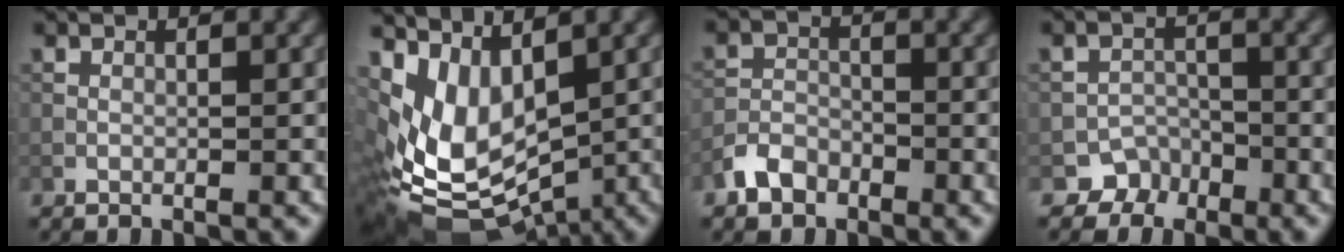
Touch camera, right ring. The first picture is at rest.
{"total": 10.1, "force": [0.8, 5.8, 8.2], "torque": [-0.167, -0.034, 0.037]}
{"total": 2.8, "force": [-1.9, 1.8, 0.9], "torque": [-0.017, 0.006, -0.043]}
{"total": 2.8, "force": [-2.0, 2.0, -0.1], "torque": [0.022, 0.004, -0.028]}